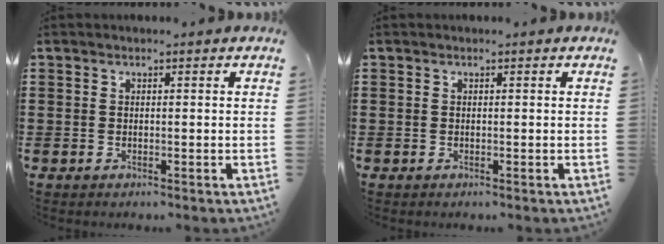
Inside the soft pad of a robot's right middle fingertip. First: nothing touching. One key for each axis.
{"total": 0.0}